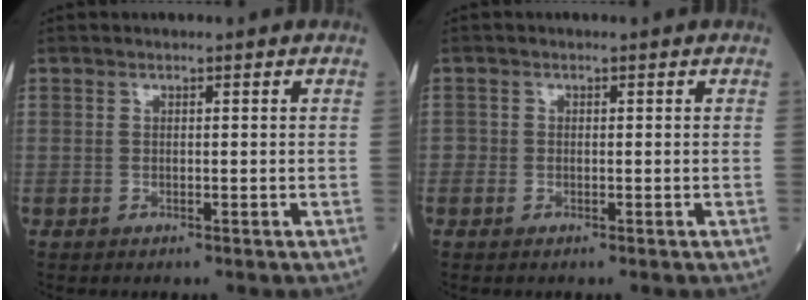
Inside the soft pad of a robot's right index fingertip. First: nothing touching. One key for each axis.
{"total": 0.9, "fx": -0.2, "fy": 0.9, "fz": 0.2, "tx": 0.005, "ty": 0.004, "tz": -0.007}